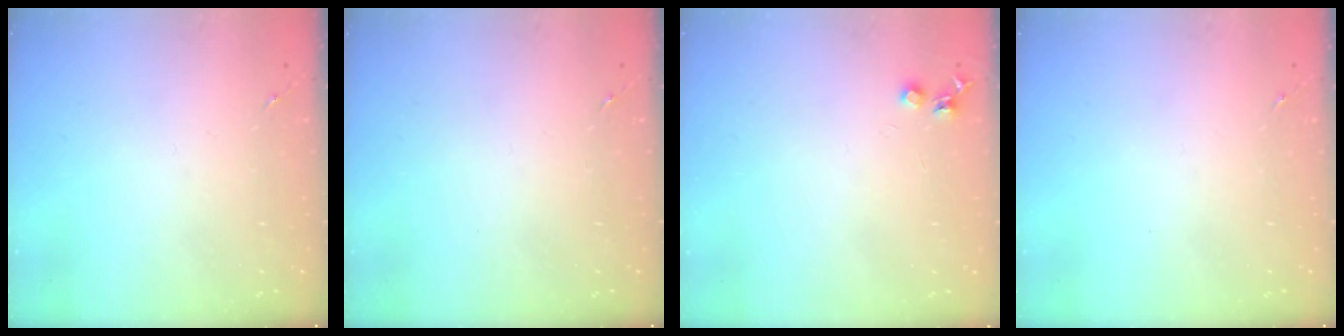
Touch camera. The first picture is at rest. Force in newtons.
{"total": 0.0}
{"total": 4.9, "press": 4.9, "slide": 0.6}
{"total": 0.0}